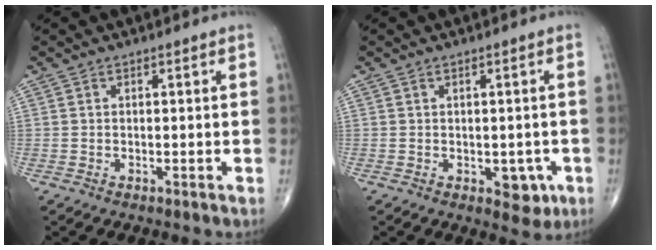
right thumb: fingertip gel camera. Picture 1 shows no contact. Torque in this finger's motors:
{"motor_torque": [0.93, 0.64, 0.32, -0.41, 0.08]}